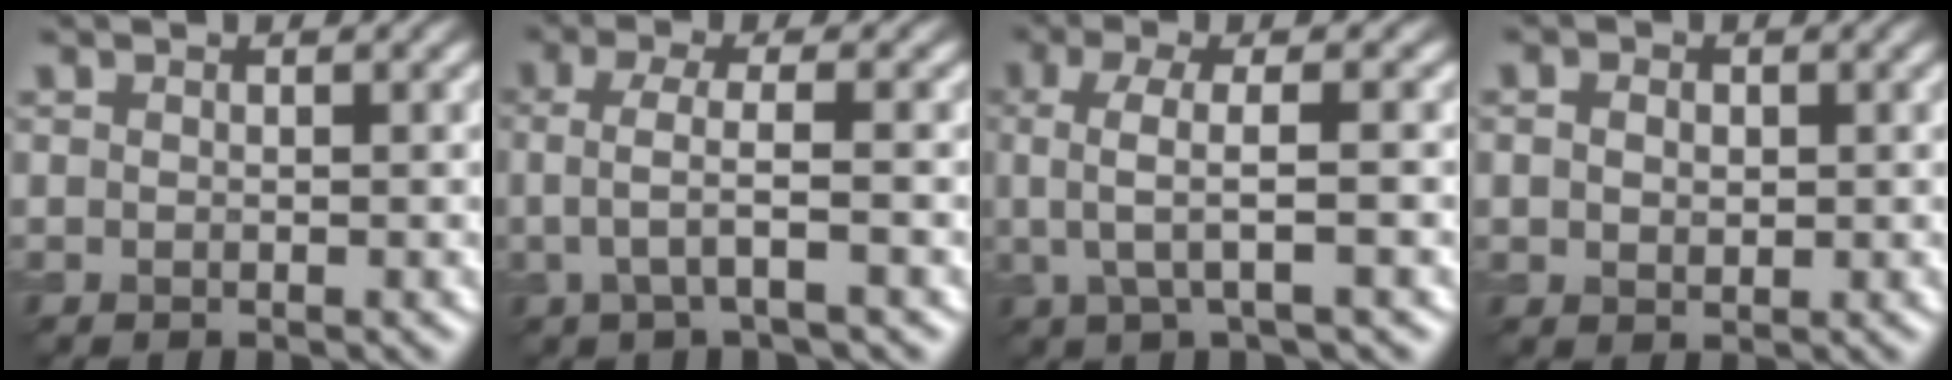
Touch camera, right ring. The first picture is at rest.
{"total": 3.0, "force": [-0.2, 0.7, 2.9], "torque": [-0.058, -0.001, -0.005]}
{"total": 4.3, "force": [0.1, 1.1, 4.1], "torque": [-0.075, 0.007, 0.000]}
{"total": 2.2, "force": [0.4, 1.7, 1.3], "torque": [-0.027, 0.004, 0.006]}